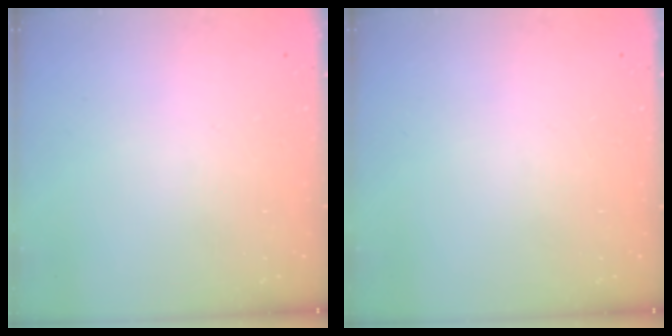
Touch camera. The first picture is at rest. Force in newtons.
{"total": 0.0}